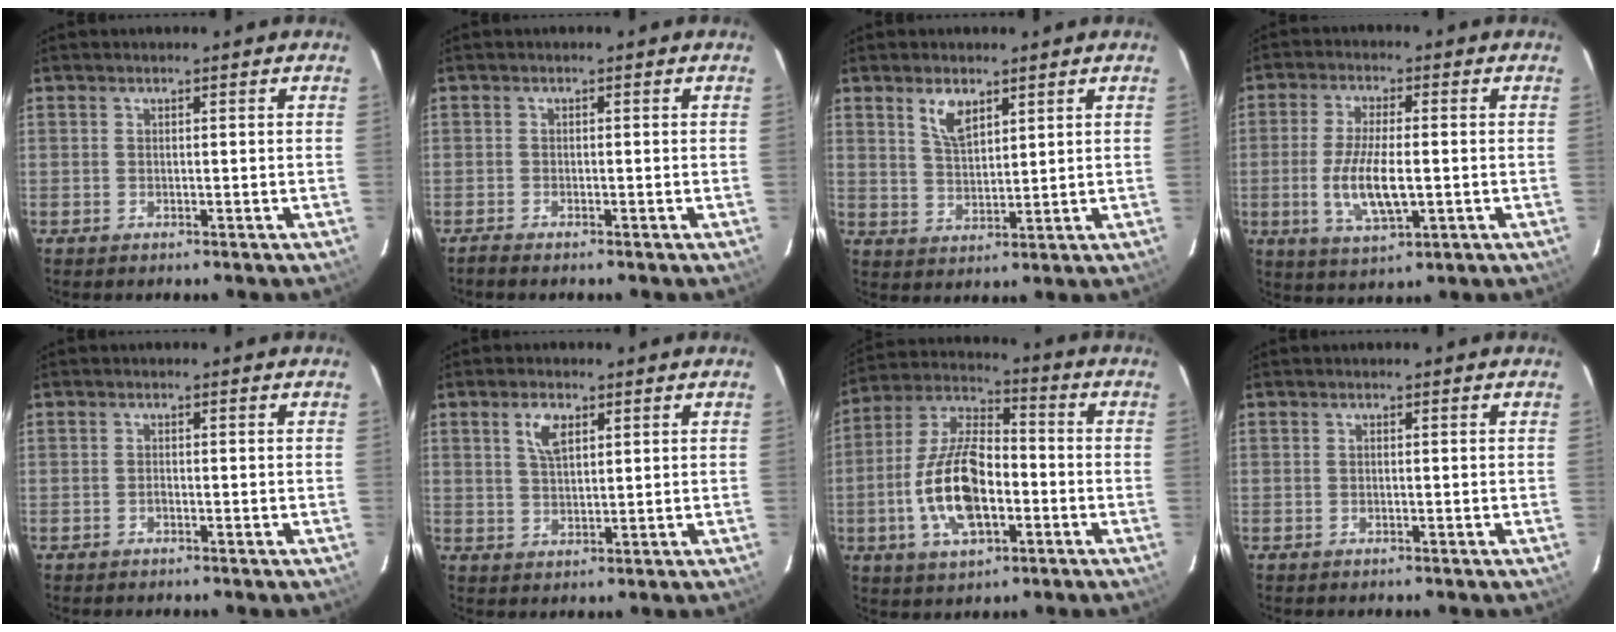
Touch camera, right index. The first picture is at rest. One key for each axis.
{"total": 1.6, "fx": -1.4, "fy": 0.2, "fz": 0.7, "tx": -0.022, "ty": -0.004, "tz": -0.026}
{"total": 5.5, "fx": 3.3, "fy": 2.5, "fz": 3.6, "tx": -0.066, "ty": 0.002, "tz": 0.065}
{"total": 9.8, "fx": -1.7, "fy": 3.2, "fz": 9.1, "tx": -0.183, "ty": -0.011, "tz": -0.028}
{"total": 0.5, "fx": -0.4, "fy": 0.3, "fz": 0.3, "tx": -0.003, "ty": 0.002, "tz": -0.008}
{"total": 4.6, "fx": 2.2, "fy": 2.2, "fz": 3.4, "tx": -0.063, "ty": 0.007, "tz": 0.043}
{"total": 15.8, "fx": -4.0, "fy": 7.5, "fz": 13.3, "tx": -0.271, "ty": 0.007, "tz": -0.072}
{"total": 0.0}